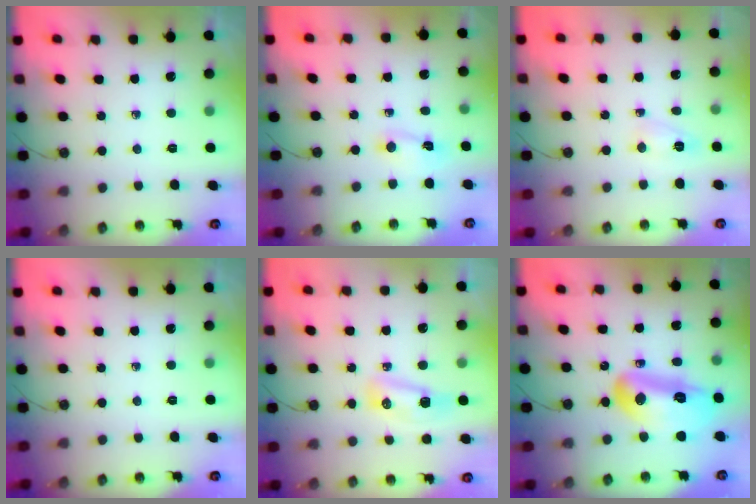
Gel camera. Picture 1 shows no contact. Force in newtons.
{"total": 1.5, "press": 1.4, "slide": 0.4}
{"total": 3.2, "press": 3.2, "slide": 0.7}
{"total": 0.0}
{"total": 15.7, "press": 10.1, "slide": 12.1}
{"total": 17.1, "press": 15.9, "slide": 6.4}